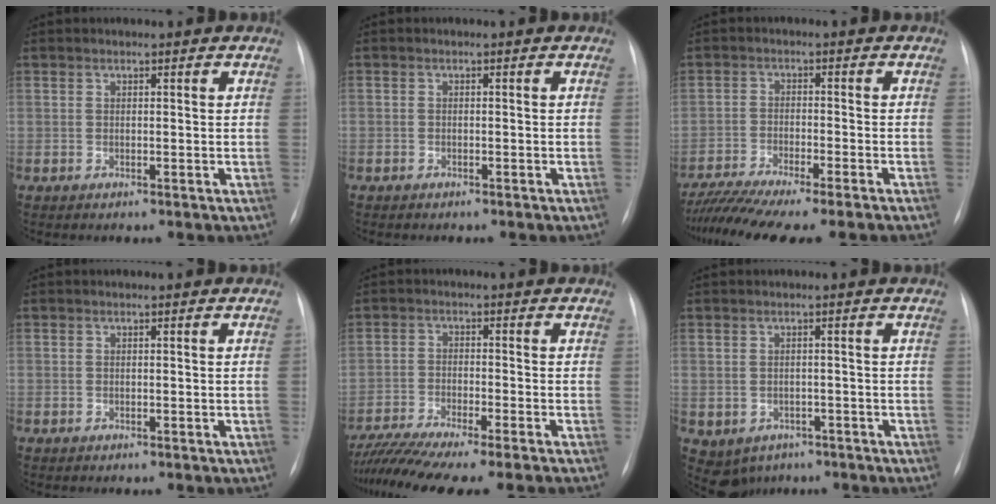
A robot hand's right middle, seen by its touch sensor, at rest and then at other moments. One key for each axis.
{"total": 0.9, "fx": -0.6, "fy": 0.6, "fz": 0.1, "tx": -0.009, "ty": 0.003, "tz": -0.009}
{"total": 12.3, "fx": -10.7, "fy": -0.2, "fz": 6.1, "tx": -0.086, "ty": -0.023, "tz": -0.164}
{"total": 0.0}
{"total": 12.1, "fx": -10.5, "fy": -0.6, "fz": 6.0, "tx": -0.085, "ty": -0.024, "tz": -0.164}
{"total": 6.9, "fx": -3.5, "fy": 5.7, "fz": 1.7, "tx": -0.038, "ty": 0.006, "tz": -0.040}